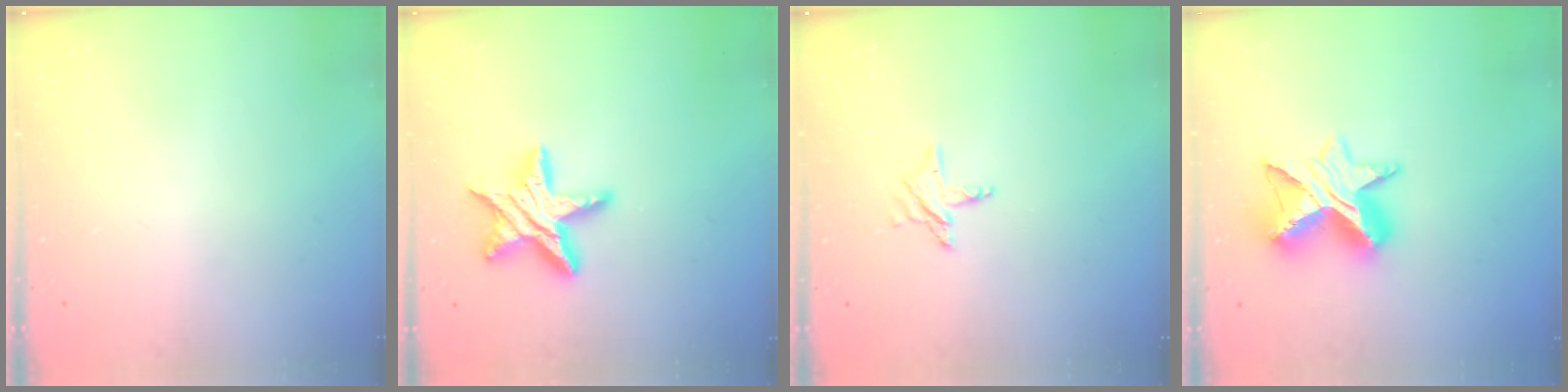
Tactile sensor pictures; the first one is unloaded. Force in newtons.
{"total": 14.4, "press": 14.3, "slide": 0.8}
{"total": 4.4, "press": 4.4, "slide": 0.4}
{"total": 11.4, "press": 11.3, "slide": 1.0}